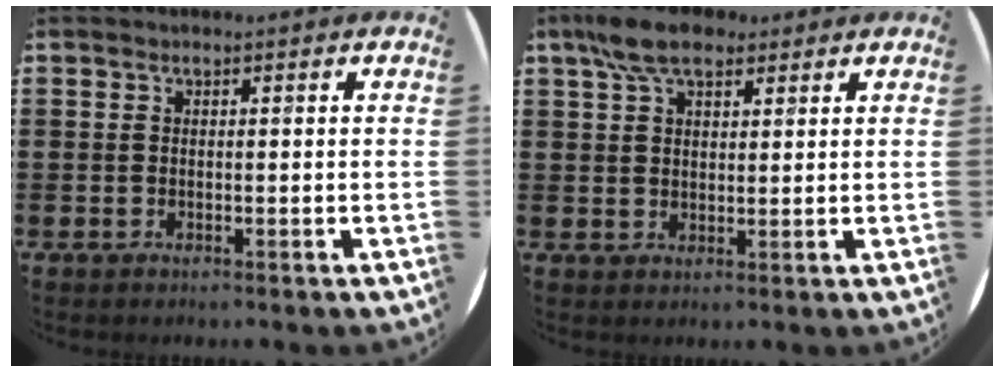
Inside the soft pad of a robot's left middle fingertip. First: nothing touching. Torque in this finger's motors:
{"motor_torque": [0.72, -0.50, 0.00, 0.01]}